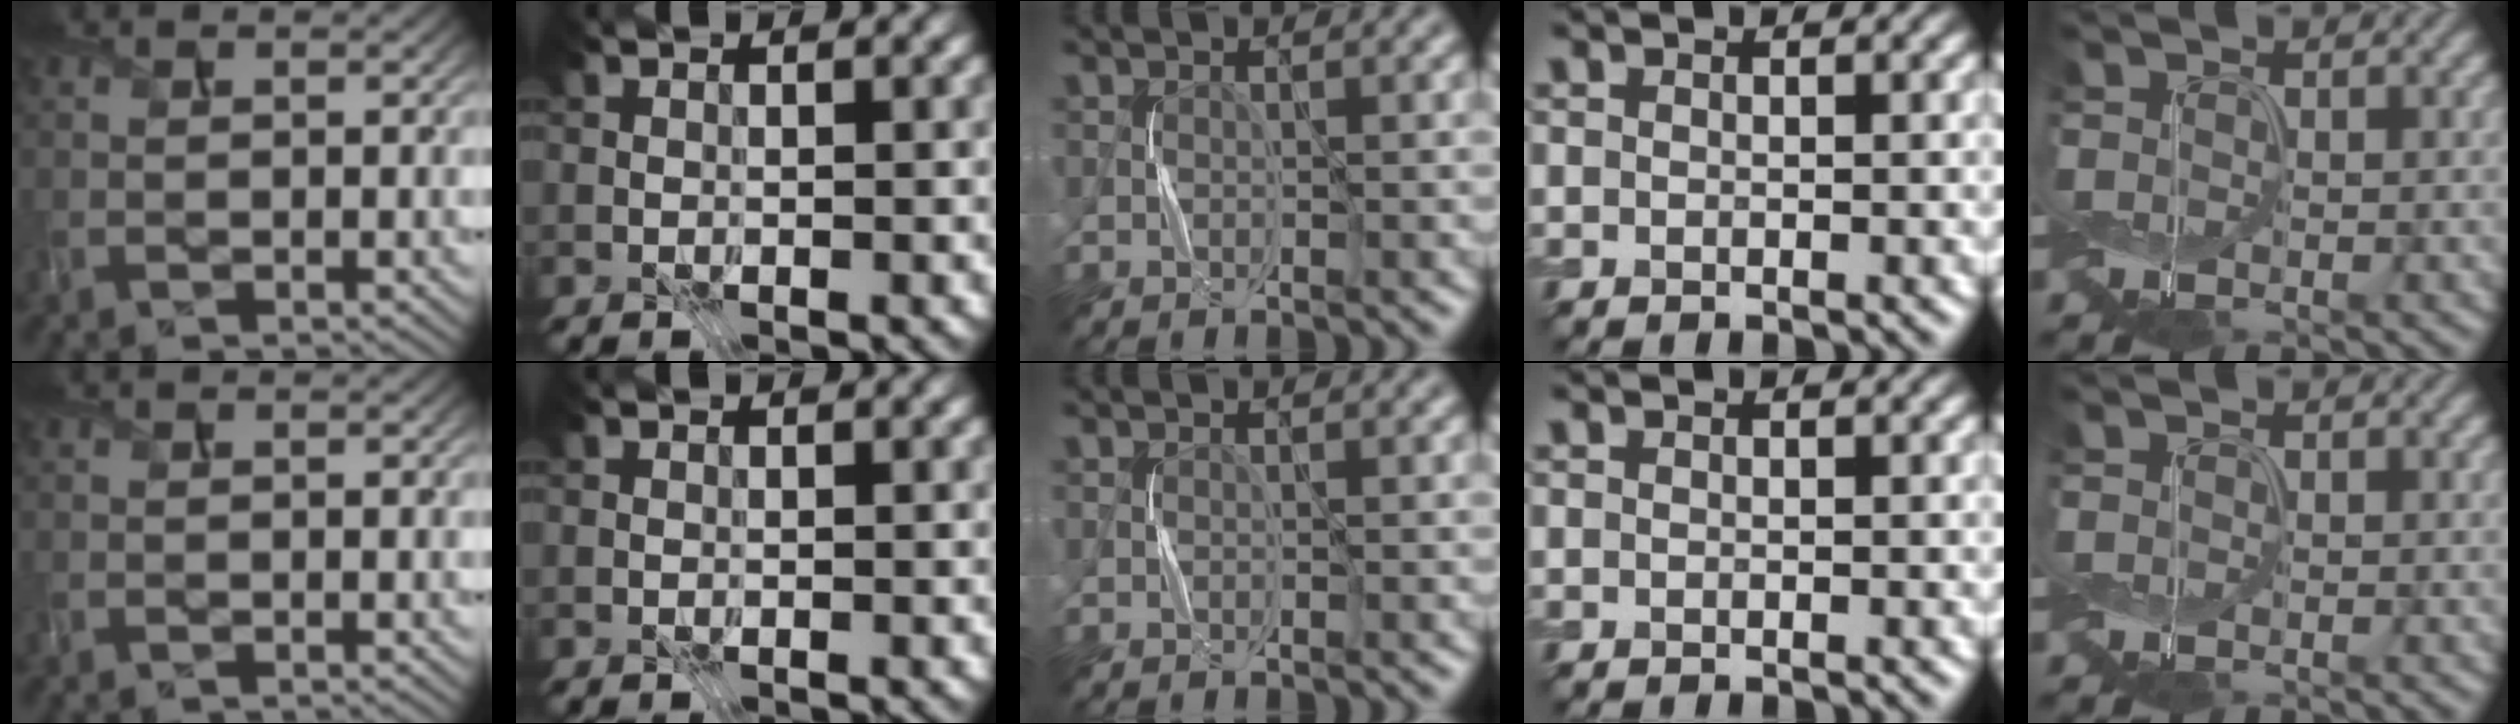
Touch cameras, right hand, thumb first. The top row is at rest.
{}